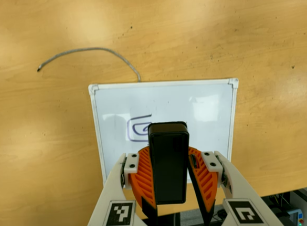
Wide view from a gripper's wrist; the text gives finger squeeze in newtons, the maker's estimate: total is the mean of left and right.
{"total": 8.7, "left": 9.0, "right": 8.4}